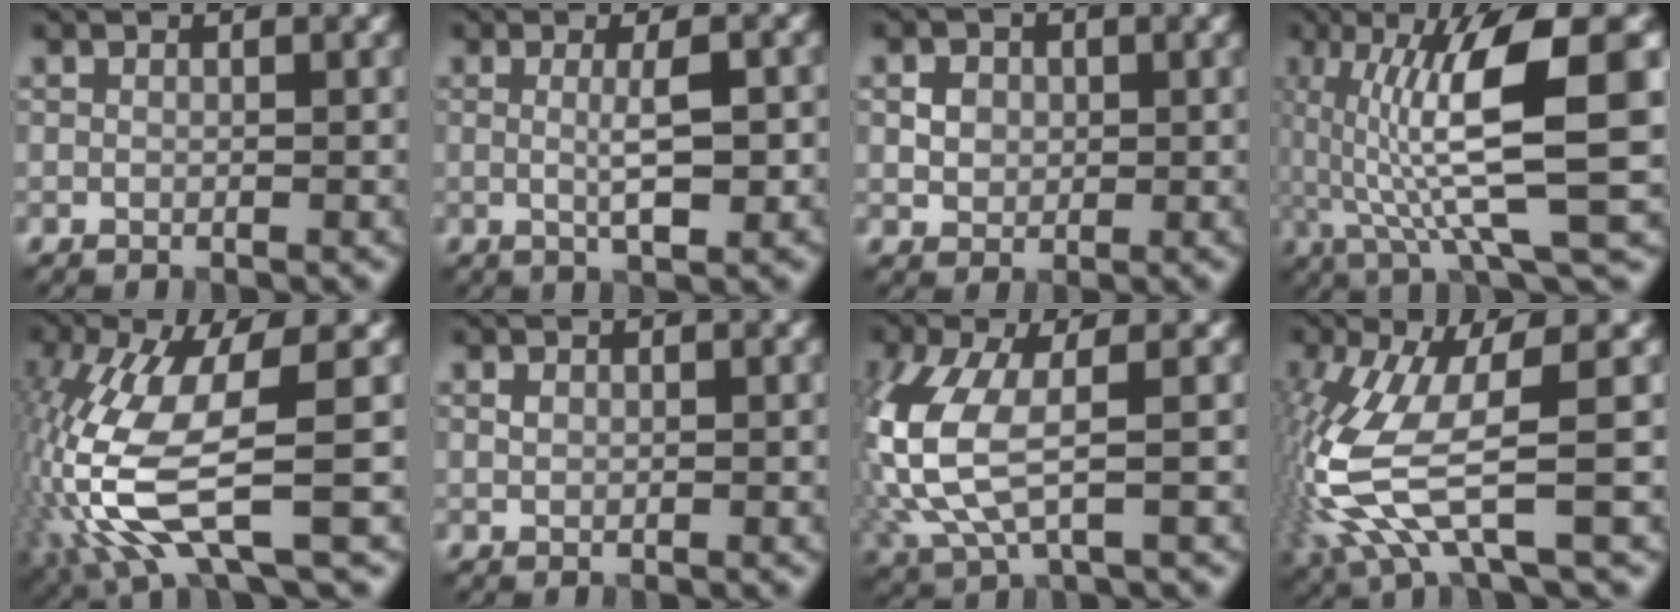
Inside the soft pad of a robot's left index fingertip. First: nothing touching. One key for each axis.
{"total": 3.5, "fx": 0.1, "fy": 0.6, "fz": 3.5, "tx": -0.058, "ty": -0.002, "tz": 0.003}
{"total": 1.9, "fx": 0.3, "fy": 1.7, "fz": 0.9, "tx": -0.015, "ty": -0.003, "tz": 0.011}
{"total": 10.6, "fx": 0.5, "fy": 2.2, "fz": 10.4, "tx": -0.167, "ty": 0.002, "tz": 0.014}
{"total": 11.2, "fx": -2.7, "fy": 3.3, "fz": 10.4, "tx": -0.237, "ty": -0.012, "tz": -0.048}
{"total": 0.7, "fx": 0.2, "fy": 0.5, "fz": 0.4, "tx": -0.009, "ty": -0.001, "tz": 0.005}
{"total": 7.6, "fx": 0.1, "fy": 3.3, "fz": 6.9, "tx": -0.184, "ty": 0.002, "tz": 0.001}
{"total": 9.0, "fx": -1.7, "fy": 2.5, "fz": 8.5, "tx": -0.212, "ty": -0.009, "tz": -0.031}